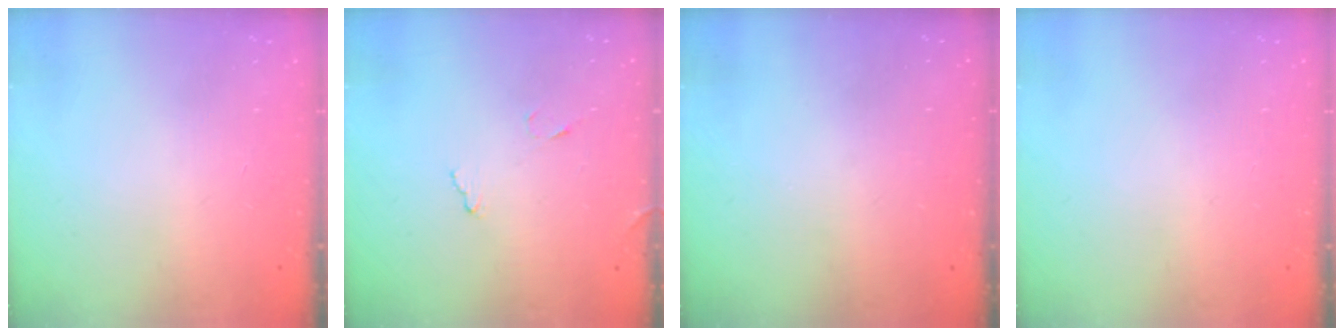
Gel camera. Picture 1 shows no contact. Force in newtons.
{"total": 8.1, "press": 8.1, "slide": 0.6}
{"total": 2.9, "press": 2.8, "slide": 0.9}
{"total": 0.0}